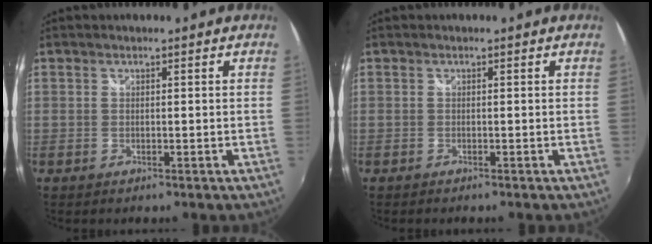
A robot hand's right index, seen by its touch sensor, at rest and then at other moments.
{"total": 0.7, "force": [-0.7, 0.2, 0.1], "torque": [-0.004, -0.007, -0.011]}